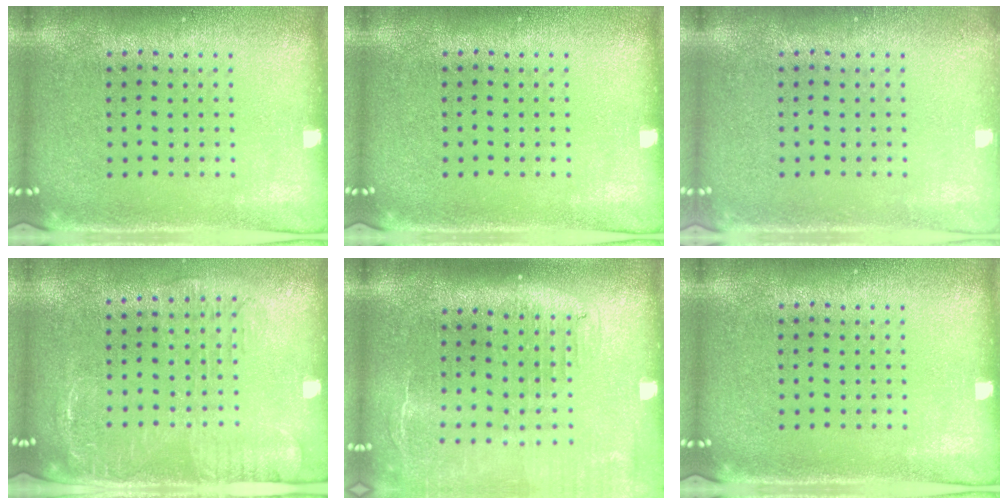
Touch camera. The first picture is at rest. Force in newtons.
{"total": 0.0}
{"total": 0.6, "press": 0.6, "slide": 0.0}
{"total": 1.9, "press": 1.6, "slide": 1.1}
{"total": 2.1, "press": 1.7, "slide": 1.2}
{"total": 0.0}